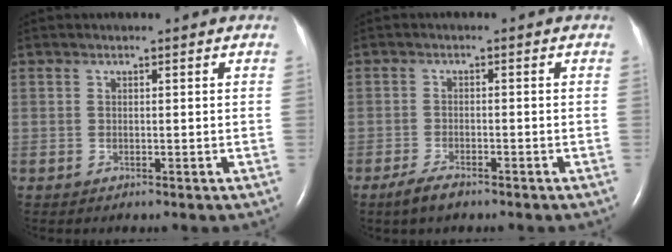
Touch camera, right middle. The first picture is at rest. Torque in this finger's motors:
{"motor_torque": [0.39, -0.31, 0.00, 0.01]}